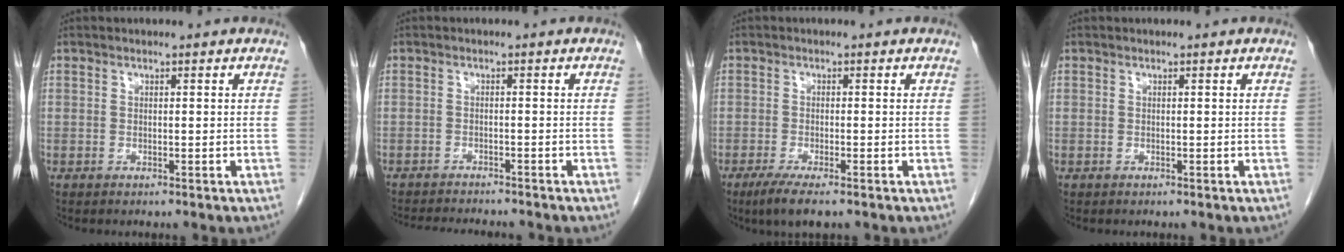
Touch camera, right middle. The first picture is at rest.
{"total": 8.5, "force": [-7.9, 1.0, 2.8], "torque": [-0.043, -0.011, -0.112]}
{"total": 6.2, "force": [-4.3, 0.4, 4.5], "torque": [-0.076, -0.016, -0.070]}
{"total": 0.0}